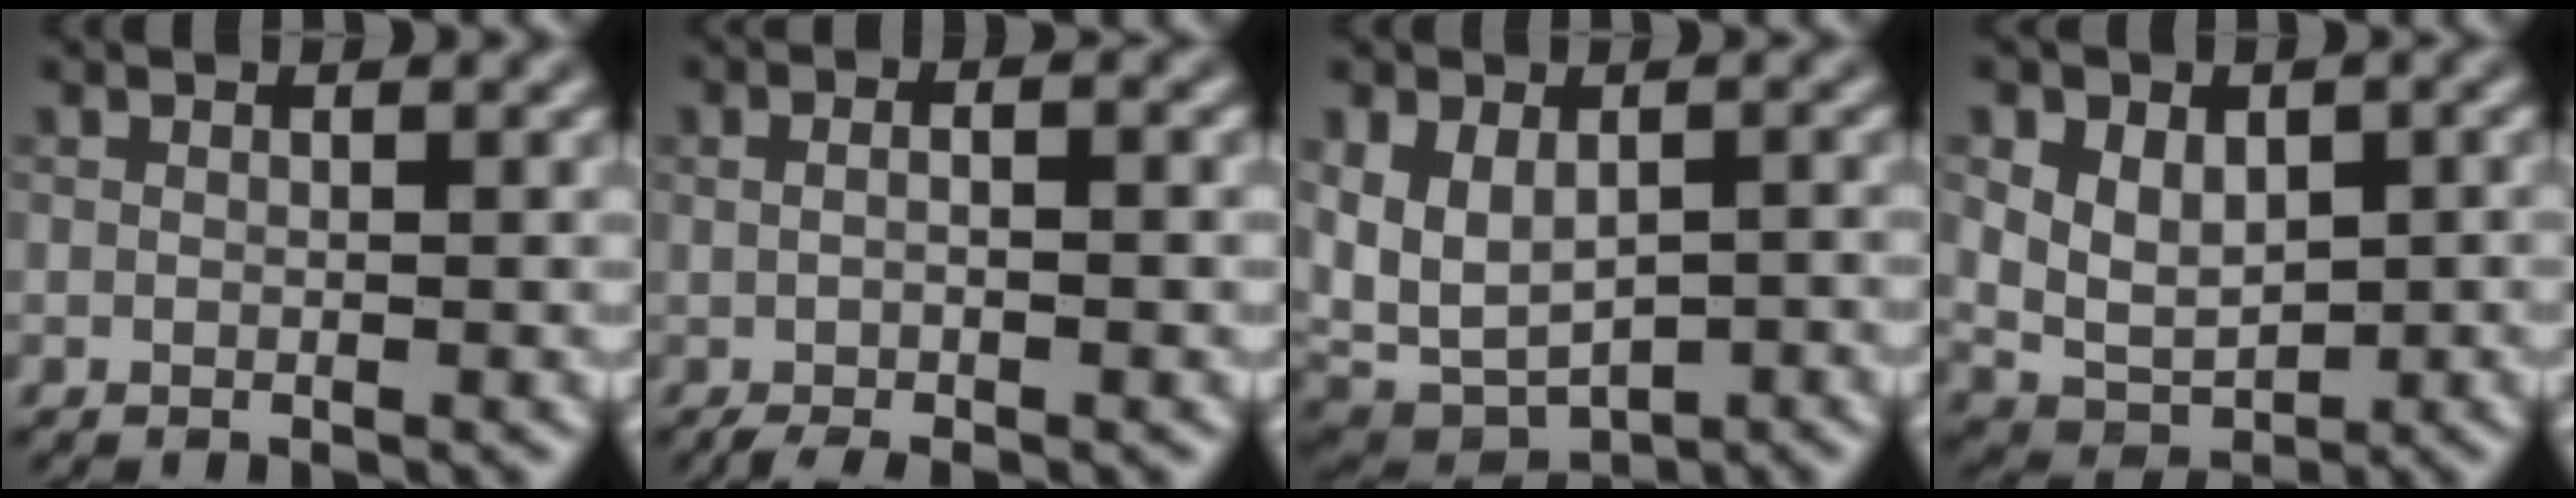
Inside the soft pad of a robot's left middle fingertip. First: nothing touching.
{"total": 3.6, "force": [-0.6, 1.3, 3.3], "torque": [-0.049, 0.004, -0.005]}
{"total": 7.5, "force": [-0.7, 5.0, 5.6], "torque": [-0.118, -0.016, -0.007]}
{"total": 4.8, "force": [0.9, 3.6, 3.1], "torque": [-0.051, -0.009, 0.021]}